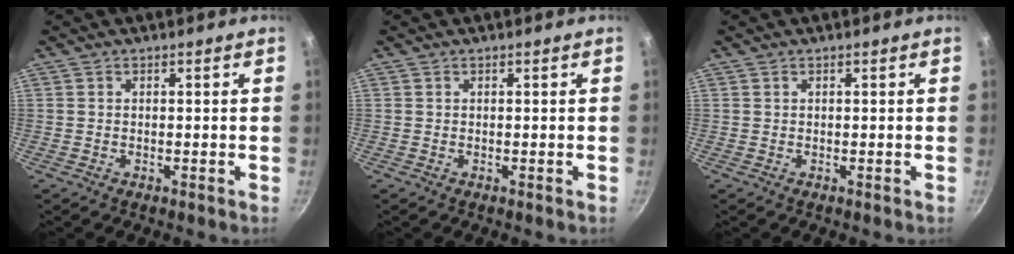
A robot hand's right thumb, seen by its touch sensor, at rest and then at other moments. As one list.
[{"total": 0.0}, {"total": 0.0}]